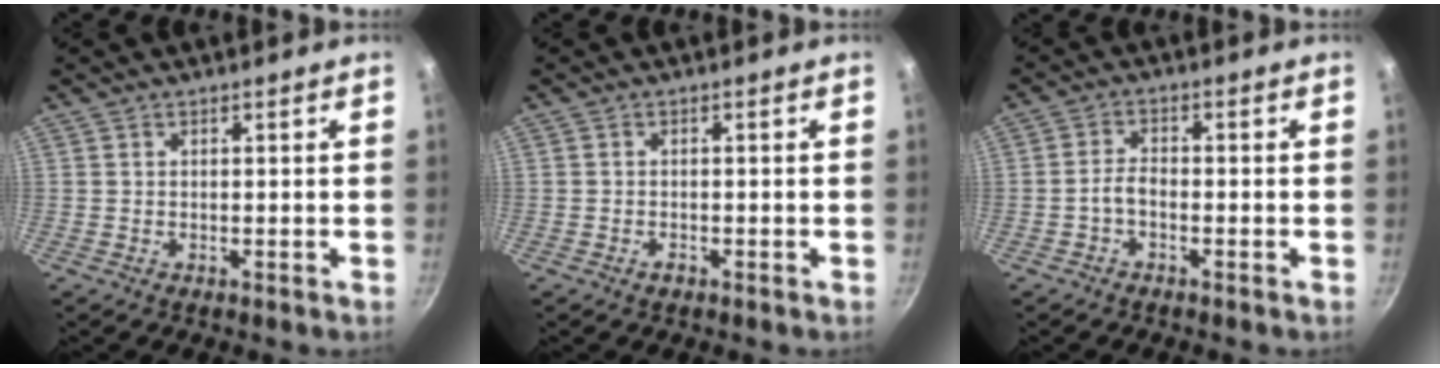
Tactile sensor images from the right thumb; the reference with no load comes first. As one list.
[{"total": 1.1, "force": [-0.8, 0.6, 0.6], "torque": [-0.011, 0.005, -0.015]}, {"total": 2.6, "force": [-1.5, 1.2, 1.8], "torque": [-0.037, 0.019, -0.034]}]